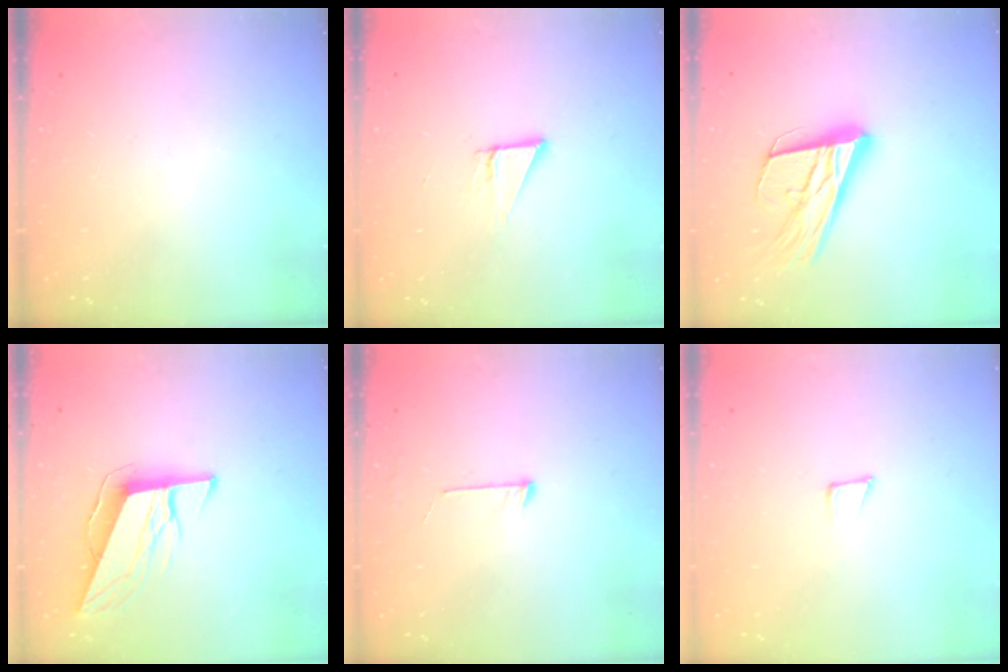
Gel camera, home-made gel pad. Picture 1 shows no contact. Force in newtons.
{"total": 3.1, "press": 2.4, "slide": 1.9}
{"total": 20.1, "press": 19.8, "slide": 3.8}
{"total": 10.7, "press": 10.2, "slide": 3.3}
{"total": 5.5, "press": 5.5, "slide": 0.5}
{"total": 7.0, "press": 6.8, "slide": 1.4}